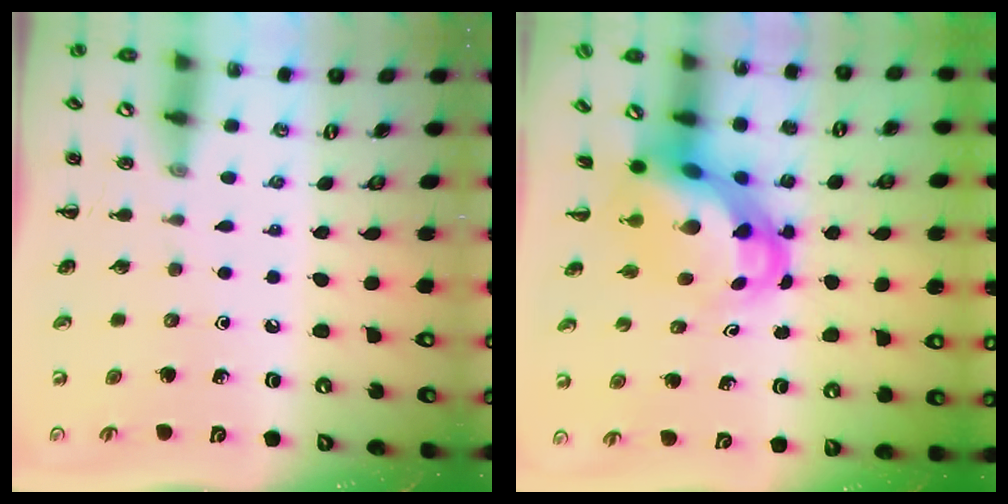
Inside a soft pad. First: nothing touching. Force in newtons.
{"total": 6.3, "press": 6.1, "slide": 1.9}